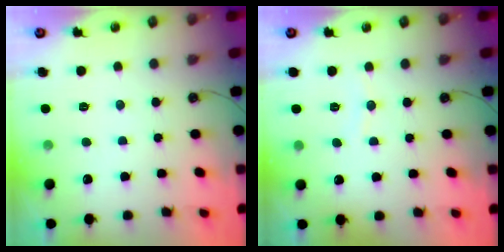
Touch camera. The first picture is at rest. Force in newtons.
{"total": 3.6, "press": 3.5, "slide": 0.4}